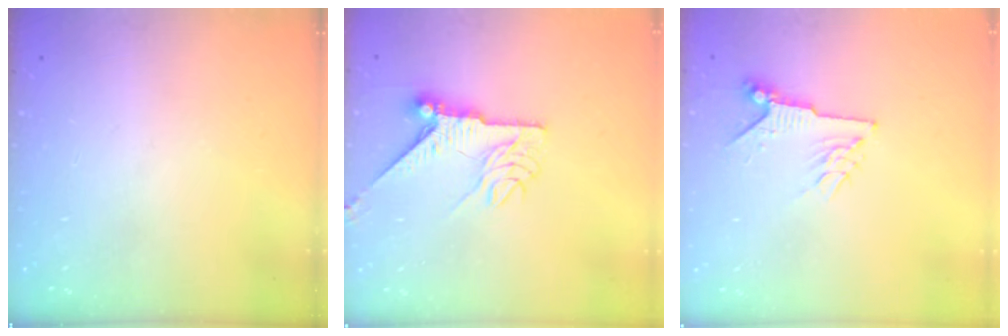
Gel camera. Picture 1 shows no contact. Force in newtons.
{"total": 8.7, "press": 8.7, "slide": 0.3}
{"total": 6.2, "press": 6.2, "slide": 0.6}